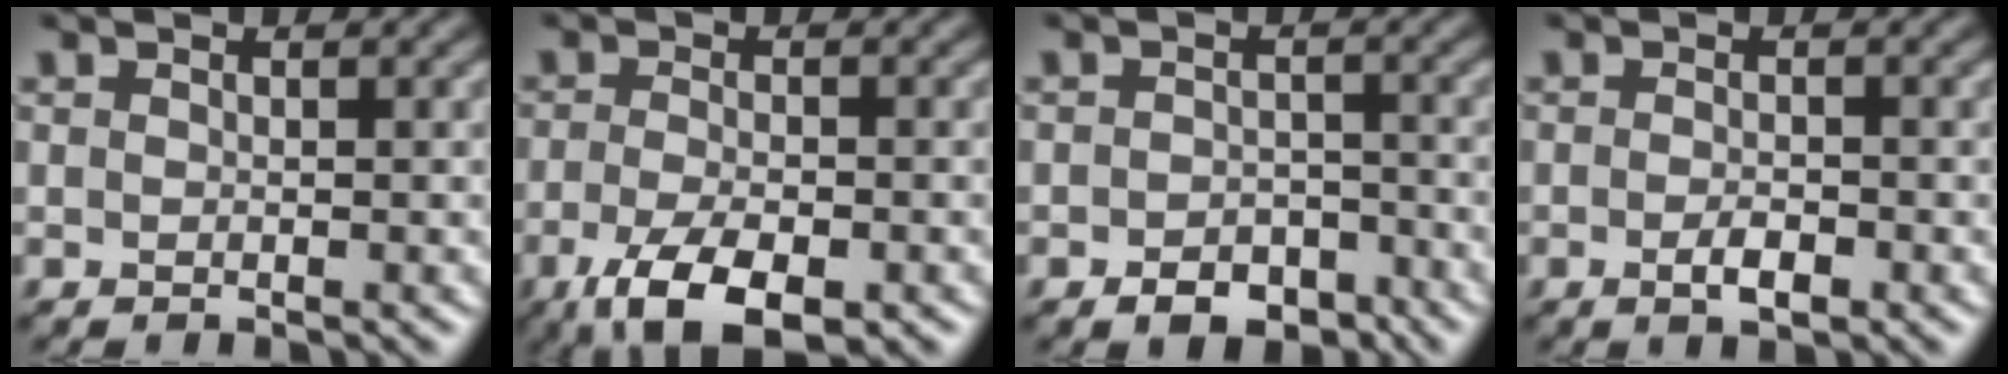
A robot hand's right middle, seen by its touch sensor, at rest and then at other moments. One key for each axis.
{"total": 6.8, "fx": -4.1, "fy": 2.6, "fz": 4.8, "tx": -0.098, "ty": -0.016, "tz": -0.067}
{"total": 3.5, "fx": -2.4, "fy": 2.0, "fz": 1.7, "tx": -0.020, "ty": 0.000, "tz": -0.041}
{"total": 1.7, "fx": -0.9, "fy": 0.6, "fz": 1.3, "tx": -0.025, "ty": 0.000, "tz": -0.015}